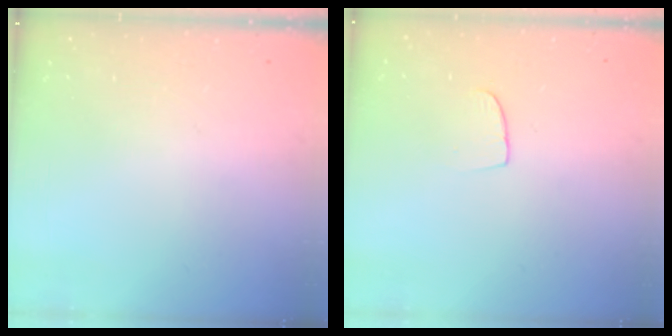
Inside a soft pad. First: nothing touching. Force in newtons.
{"total": 5.8, "press": 5.8, "slide": 0.4}